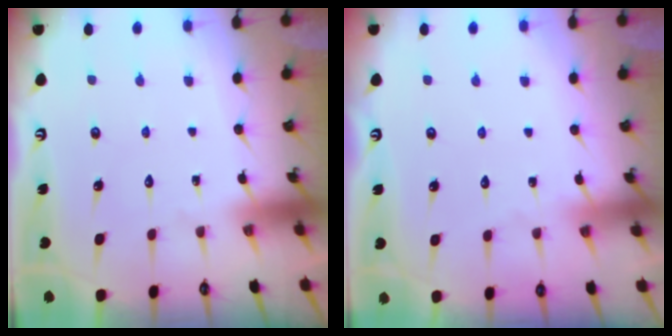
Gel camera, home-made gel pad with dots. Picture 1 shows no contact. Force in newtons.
{"total": 2.2, "press": 2.2, "slide": 0.3}